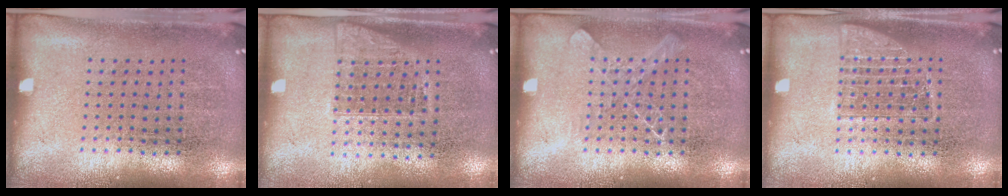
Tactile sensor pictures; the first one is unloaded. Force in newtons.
{"total": 1.1, "press": 1.0, "slide": 0.6}
{"total": 1.1, "press": 1.1, "slide": 0.2}
{"total": 1.0, "press": 1.0, "slide": 0.2}